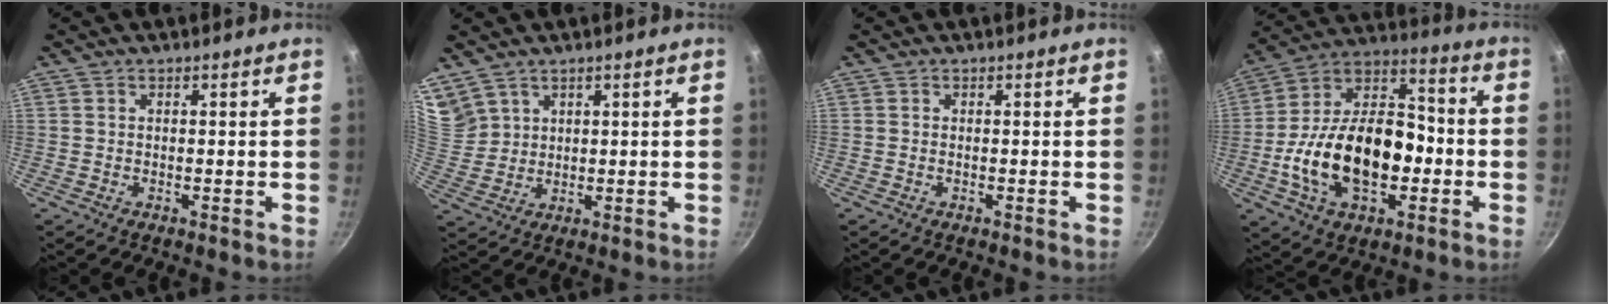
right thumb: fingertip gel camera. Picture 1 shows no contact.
{"total": 8.1, "force": [5.9, 5.1, 2.1], "torque": [-0.028, -0.009, 0.135]}
{"total": 0.0}
{"total": 23.1, "force": [-4.7, 14.2, 17.6], "torque": [-0.283, 0.050, -0.086]}